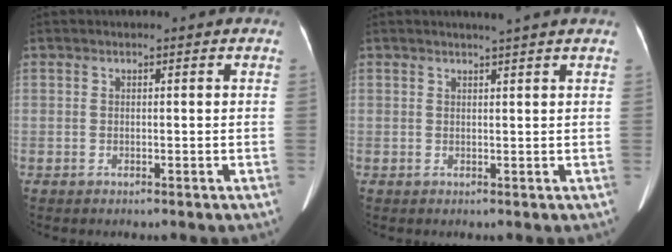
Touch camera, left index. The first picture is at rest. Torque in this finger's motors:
{"motor_torque": [0.28, -0.28, 0.00, 0.03]}